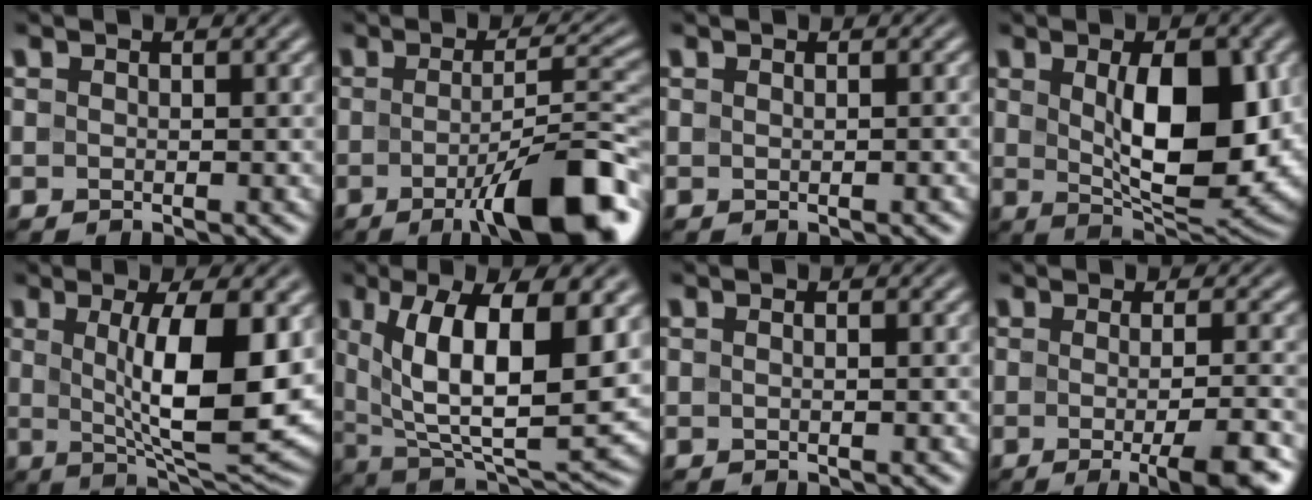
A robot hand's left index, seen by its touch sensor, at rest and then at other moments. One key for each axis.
{"total": 10.5, "fx": -4.0, "fy": 2.3, "fz": 9.4, "tx": -0.125, "ty": 0.001, "tz": -0.064}
{"total": 0.9, "fx": 0.2, "fy": 0.3, "fz": 0.8, "tx": -0.007, "ty": 0.001, "tz": -0.004}
{"total": 10.2, "fx": 0.8, "fy": 4.6, "fz": 9.1, "tx": -0.142, "ty": -0.011, "tz": 0.027}
{"total": 9.8, "fx": 1.1, "fy": 2.8, "fz": 9.4, "tx": -0.144, "ty": -0.014, "tz": 0.025}
{"total": 11.8, "fx": 3.3, "fy": 4.4, "fz": 10.4, "tx": -0.174, "ty": -0.011, "tz": 0.060}
{"total": 1.6, "fx": 0.5, "fy": 0.7, "fz": 1.3, "tx": -0.004, "ty": 0.000, "tz": -0.011}
{"total": 7.7, "fx": -2.0, "fy": 2.1, "fz": 7.1, "tx": -0.073, "ty": -0.012, "tz": -0.021}